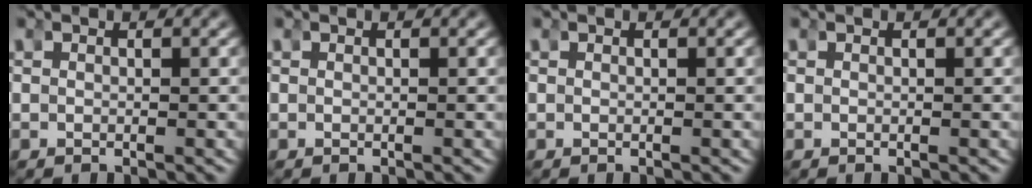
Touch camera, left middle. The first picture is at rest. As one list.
[{"total": 0.0}, {"total": 0.0}, {"total": 0.0}]